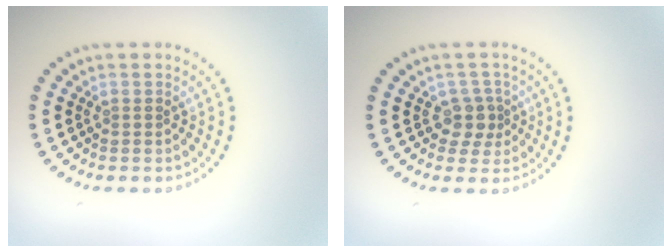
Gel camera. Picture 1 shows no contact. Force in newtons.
{"total": 2.1, "press": 1.7, "slide": 1.2}